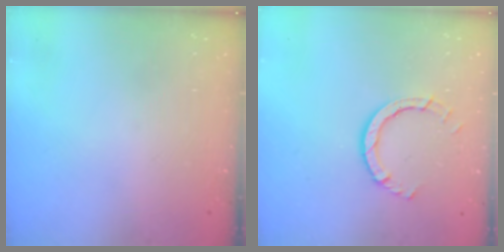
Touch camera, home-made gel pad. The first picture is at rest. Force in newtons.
{"total": 5.9, "press": 5.9, "slide": 0.5}